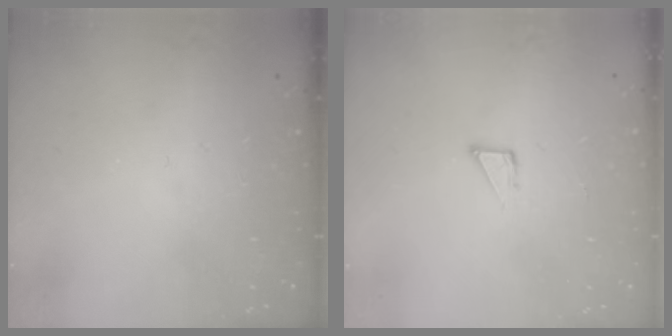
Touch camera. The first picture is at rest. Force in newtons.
{"total": 2.8, "press": 2.8, "slide": 0.2}